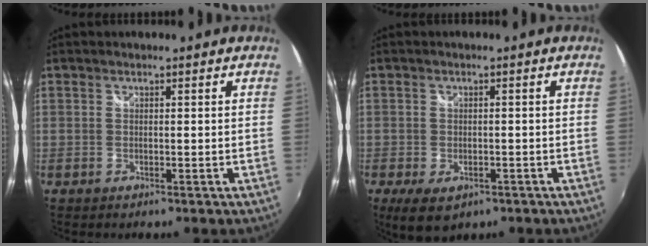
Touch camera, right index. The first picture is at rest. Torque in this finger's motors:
{"motor_torque": [0.61, -0.61, 0.08, -0.02]}